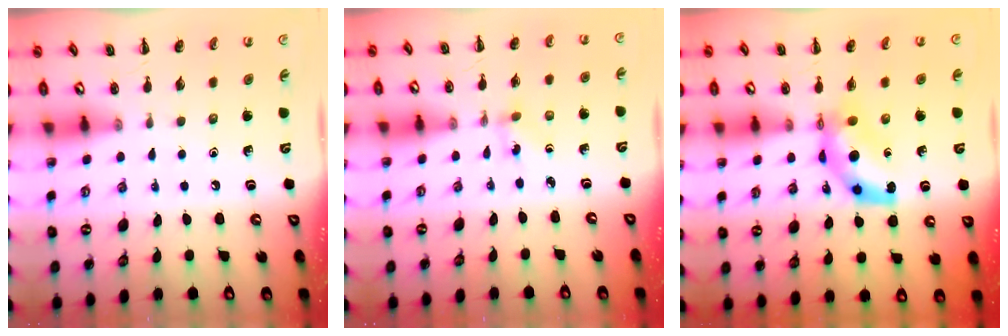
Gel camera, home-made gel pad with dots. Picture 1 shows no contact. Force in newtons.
{"total": 2.6, "press": 2.3, "slide": 1.1}
{"total": 7.1, "press": 7.0, "slide": 1.4}